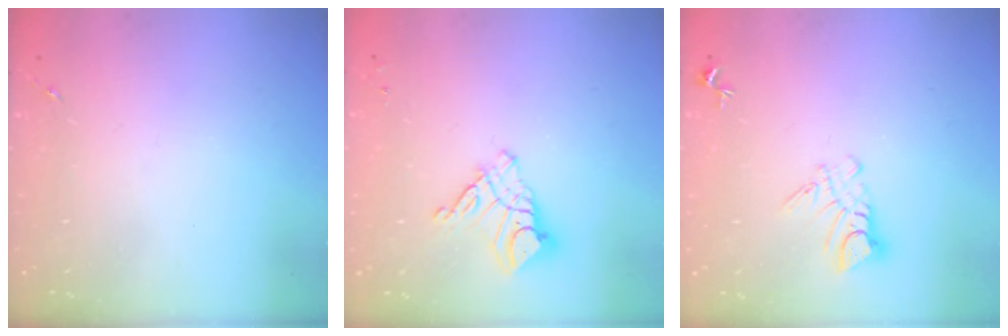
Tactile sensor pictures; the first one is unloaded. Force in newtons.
{"total": 9.7, "press": 9.7, "slide": 1.1}
{"total": 6.6, "press": 6.5, "slide": 0.6}